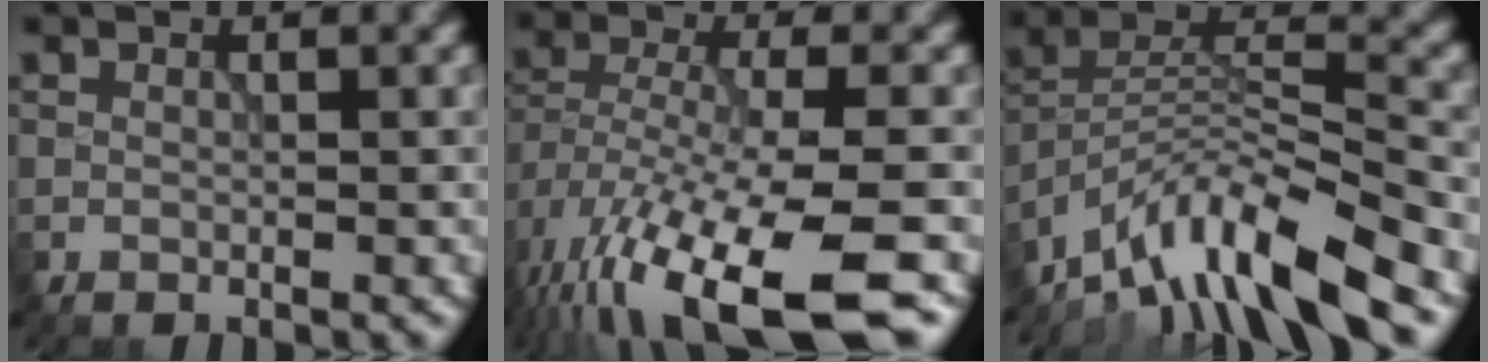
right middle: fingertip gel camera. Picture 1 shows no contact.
{"total": 13.4, "force": [-8.0, 4.4, 9.8], "torque": [-0.214, -0.033, -0.118]}
{"total": 11.1, "force": [-8.7, 2.2, 6.6], "torque": [-0.107, 0.010, -0.164]}